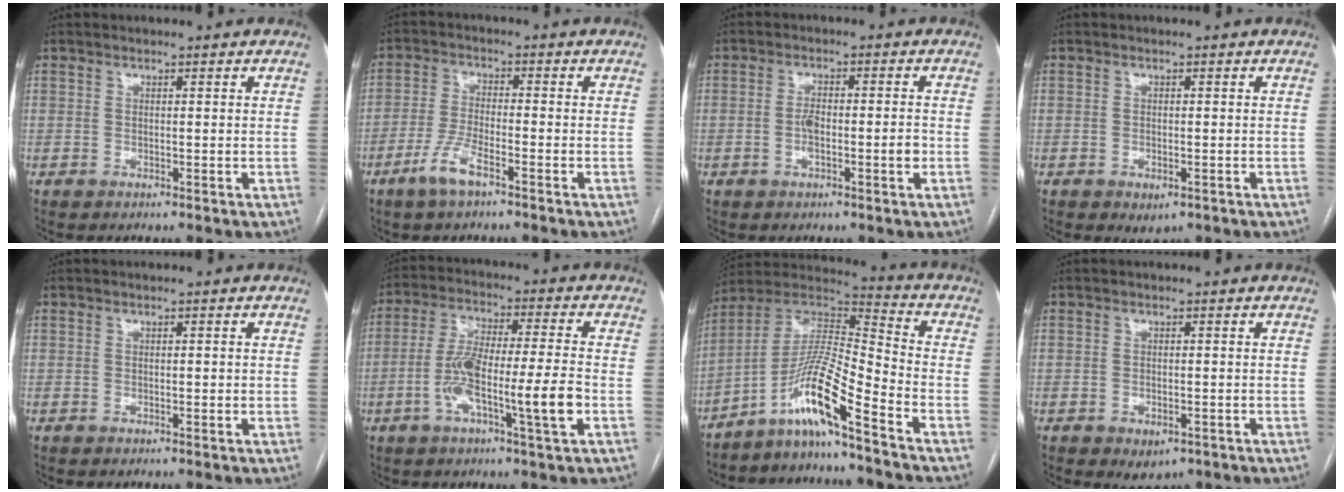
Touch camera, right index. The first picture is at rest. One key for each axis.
{"total": 5.4, "fx": -3.4, "fy": 1.0, "fz": 4.1, "tx": -0.090, "ty": -0.004, "tz": -0.069}
{"total": 6.7, "fx": -1.5, "fy": 1.6, "fz": 6.3, "tx": -0.116, "ty": 0.012, "tz": -0.024}
{"total": 2.2, "fx": -1.1, "fy": 1.4, "fz": 1.4, "tx": -0.011, "ty": -0.001, "tz": -0.005}
{"total": 0.8, "fx": 0.0, "fy": 0.3, "fz": 0.8, "tx": -0.015, "ty": 0.002, "tz": 0.002}
{"total": 12.5, "fx": -3.6, "fy": 0.7, "fz": 11.9, "tx": -0.220, "ty": 0.003, "tz": -0.068}
{"total": 12.0, "fx": -7.8, "fy": -0.4, "fz": 9.1, "tx": -0.178, "ty": 0.010, "tz": -0.151}
{"total": 2.9, "fx": -1.4, "fy": 1.8, "fz": 1.7, "tx": -0.015, "ty": -0.001, "tz": -0.008}